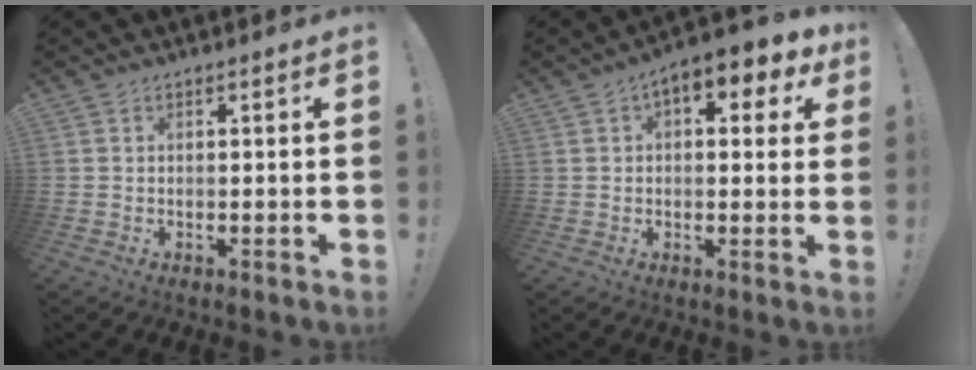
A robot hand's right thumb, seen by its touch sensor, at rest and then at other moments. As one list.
[{"total": 7.2, "force": [3.4, 3.6, 5.2], "torque": [-0.062, -0.014, 0.056]}]